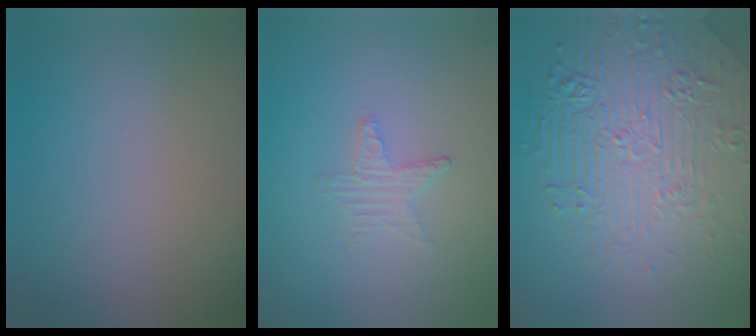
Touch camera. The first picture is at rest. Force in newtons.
{"total": 0.5, "press": 0.5, "slide": 0.1}
{"total": 6.9, "press": 5.6, "slide": 4.0}